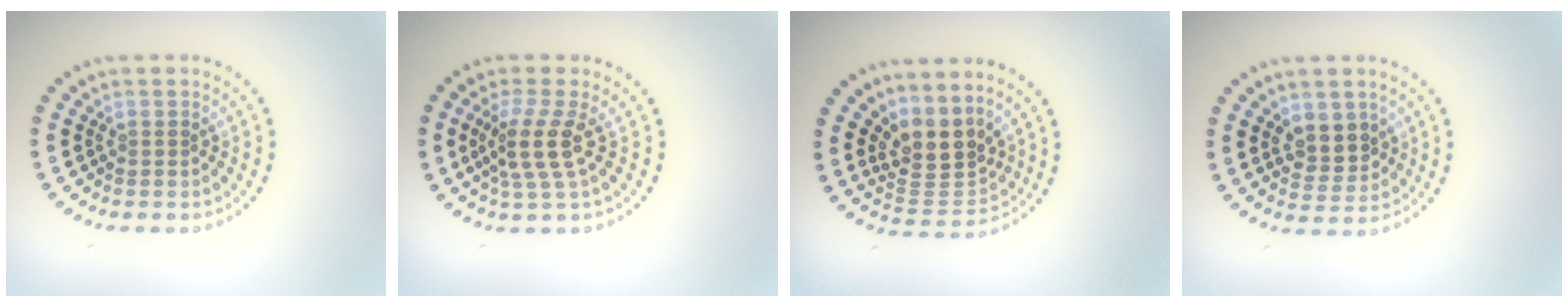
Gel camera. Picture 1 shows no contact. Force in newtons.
{"total": 3.5, "press": 2.7, "slide": 2.3}
{"total": 3.8, "press": 2.9, "slide": 2.5}
{"total": 3.0, "press": 2.8, "slide": 0.8}